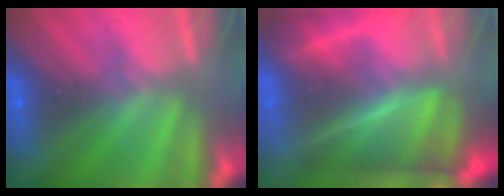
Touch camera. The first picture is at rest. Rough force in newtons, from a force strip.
{"total": 7.5}